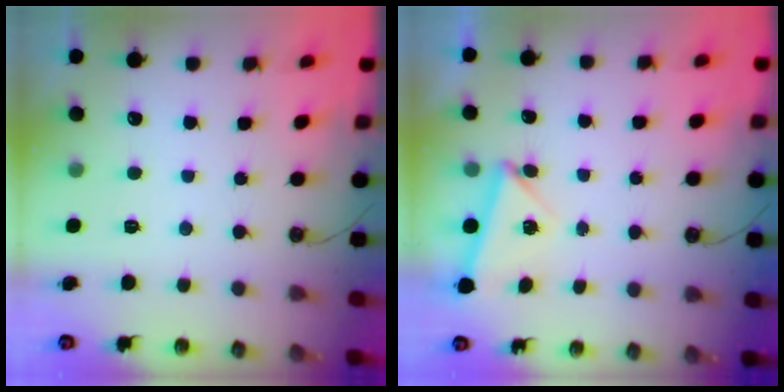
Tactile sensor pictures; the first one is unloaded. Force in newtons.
{"total": 4.4, "press": 3.8, "slide": 2.2}